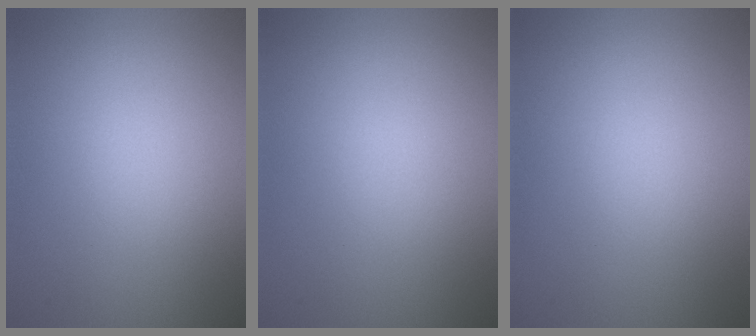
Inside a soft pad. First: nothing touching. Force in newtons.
{"total": 0.0}
{"total": 0.5, "press": 0.5, "slide": 0.1}